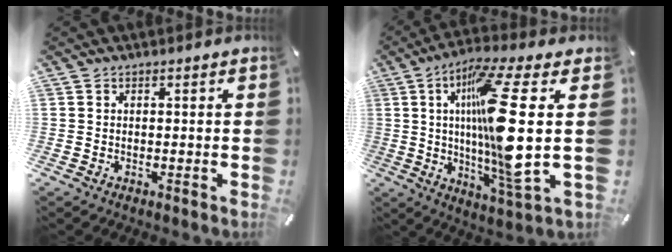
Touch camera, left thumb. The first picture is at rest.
{"total": 20.1, "force": [3.3, 2.3, 19.7], "torque": [-0.369, -0.029, 0.032]}